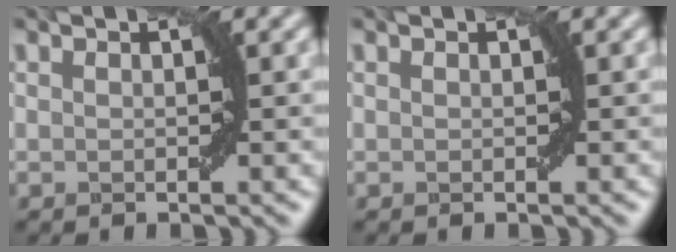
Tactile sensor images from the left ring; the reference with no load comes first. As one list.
[{"total": 0.0}]